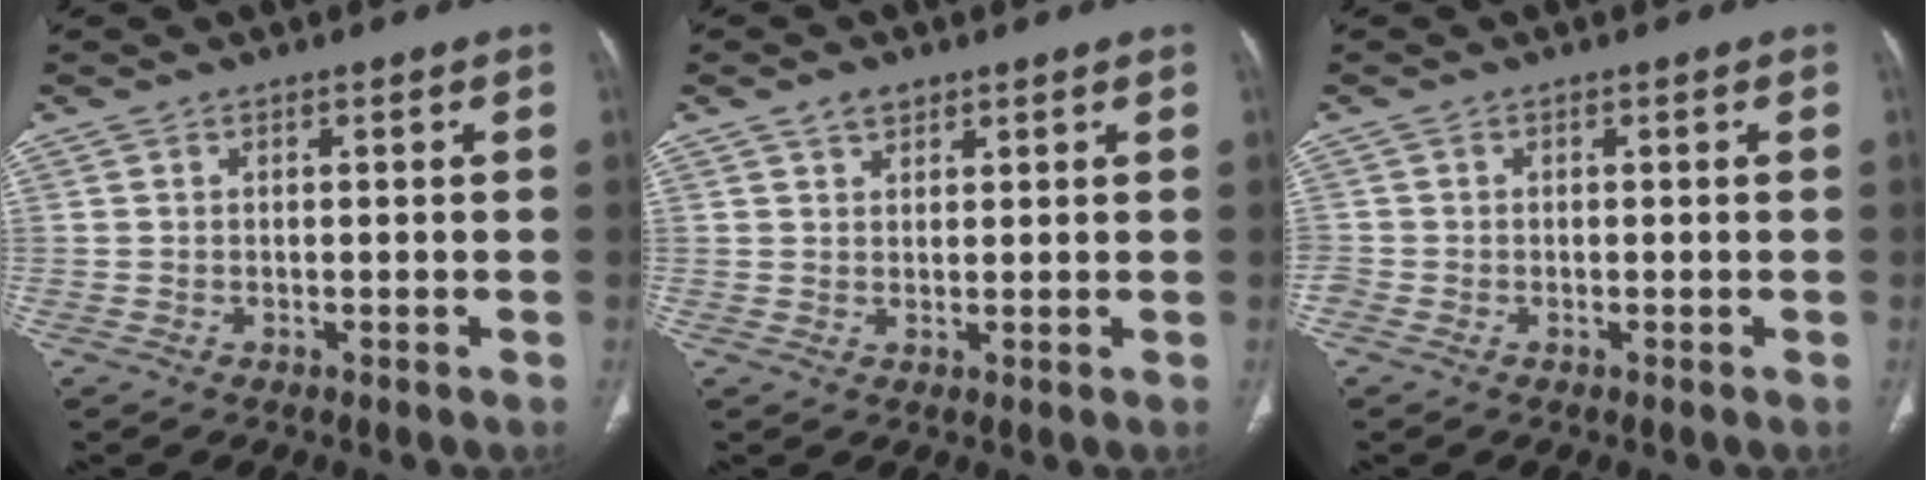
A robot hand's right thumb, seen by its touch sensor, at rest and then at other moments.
{"total": 2.6, "force": [1.8, 1.6, 1.1], "torque": [-0.009, -0.010, 0.029]}
{"total": 1.0, "force": [-0.6, 0.6, 0.5], "torque": [-0.016, -0.002, -0.018]}